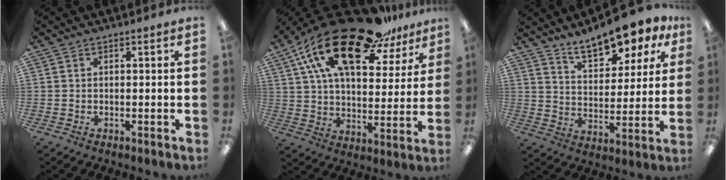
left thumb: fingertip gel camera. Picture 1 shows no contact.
{"total": 25.1, "force": [16.5, 10.0, 16.0], "torque": [-0.286, -0.092, 0.281]}
{"total": 12.1, "force": [10.1, 4.1, 5.2], "torque": [-0.088, -0.061, 0.183]}